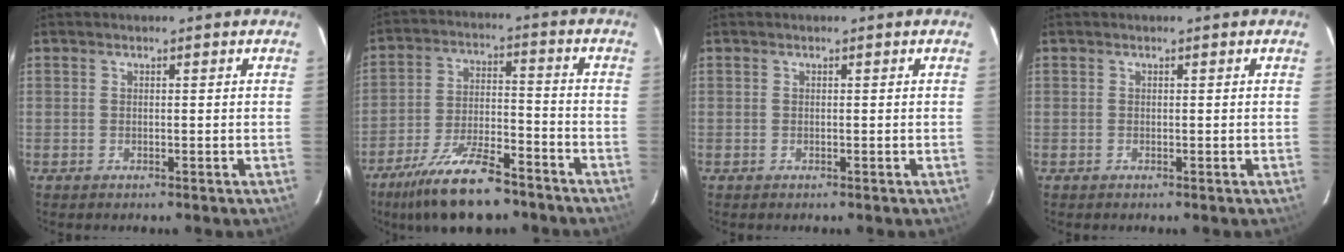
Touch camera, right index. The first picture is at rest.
{"total": 16.2, "force": [-12.4, 4.9, 9.2], "torque": [-0.188, -0.015, -0.207]}
{"total": 0.0}
{"total": 0.0}